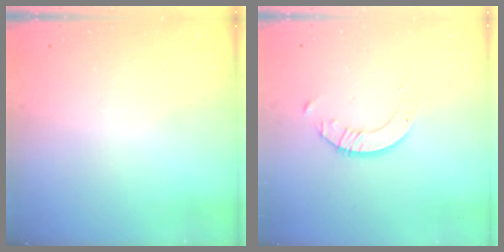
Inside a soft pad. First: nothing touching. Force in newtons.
{"total": 2.1, "press": 2.1, "slide": 0.2}